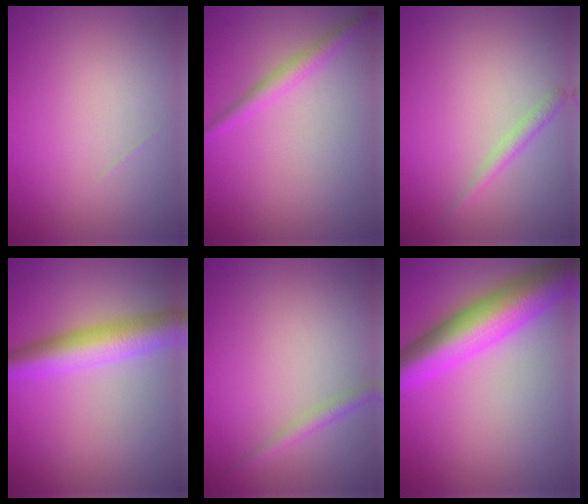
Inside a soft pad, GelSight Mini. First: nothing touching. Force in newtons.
{"total": 1.9, "press": 1.9, "slide": 0.1}
{"total": 1.4, "press": 1.4, "slide": 0.1}
{"total": 5.8, "press": 5.8, "slide": 0.1}
{"total": 1.4, "press": 1.4, "slide": 0.0}
{"total": 9.1, "press": 9.1, "slide": 0.3}